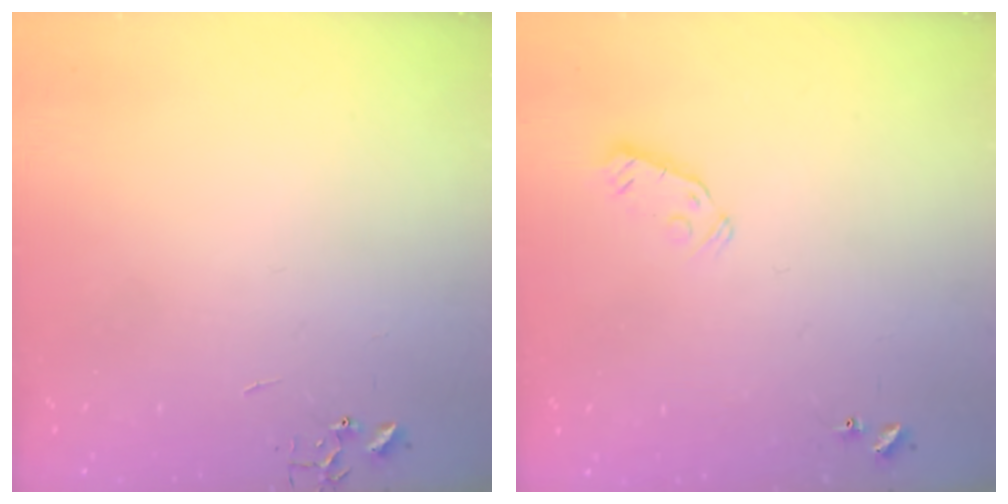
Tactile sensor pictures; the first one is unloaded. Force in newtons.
{"total": 3.6, "press": 3.4, "slide": 0.9}